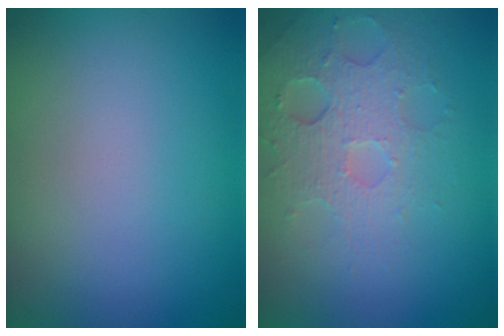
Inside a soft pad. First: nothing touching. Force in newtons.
{"total": 3.6, "press": 3.3, "slide": 1.4}